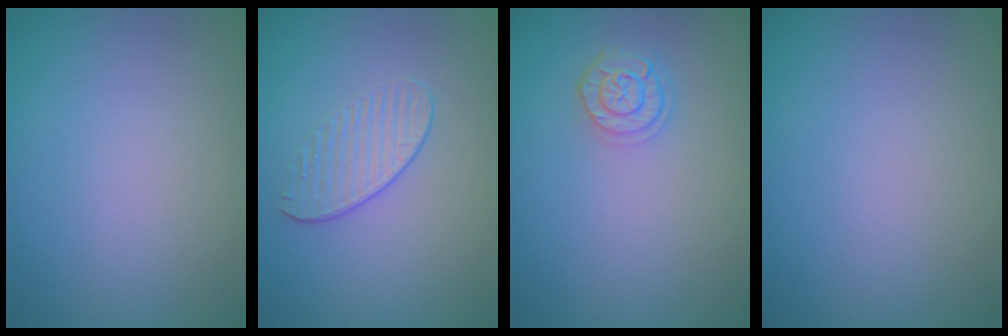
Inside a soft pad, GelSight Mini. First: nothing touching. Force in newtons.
{"total": 1.8, "press": 1.3, "slide": 1.1}
{"total": 2.5, "press": 2.1, "slide": 1.4}
{"total": 0.0}